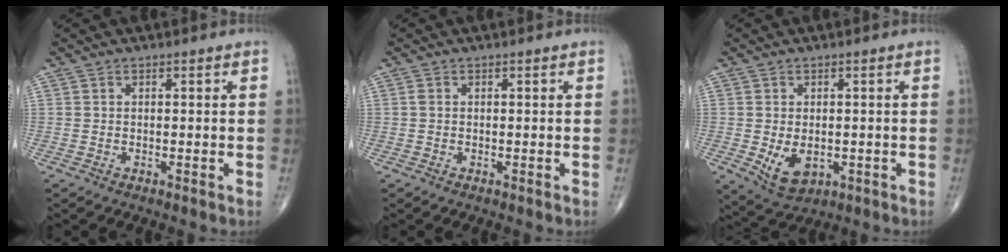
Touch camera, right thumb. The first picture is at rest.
{"total": 0.7, "force": [0.0, 0.5, 0.4], "torque": [-0.009, 0.000, -0.002]}
{"total": 6.1, "force": [-1.1, 4.0, 4.5], "torque": [-0.065, -0.010, -0.003]}